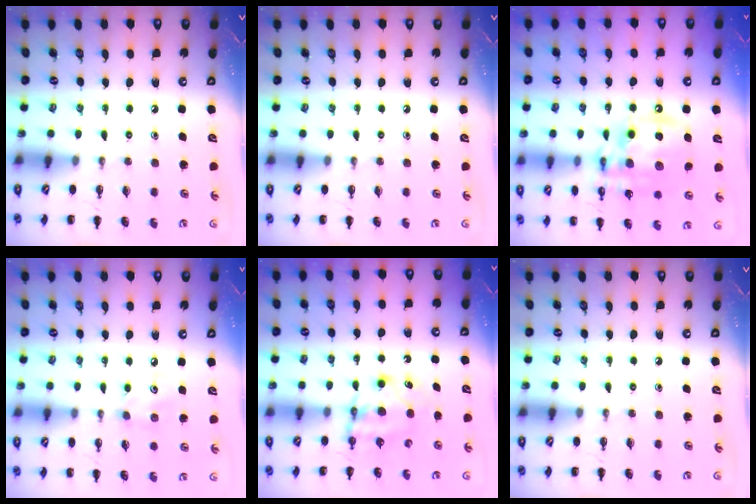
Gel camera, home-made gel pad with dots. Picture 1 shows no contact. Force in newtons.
{"total": 0.0}
{"total": 16.3, "press": 15.9, "slide": 3.4}
{"total": 3.9, "press": 3.7, "slide": 1.0}
{"total": 5.6, "press": 5.6, "slide": 0.6}
{"total": 0.0}